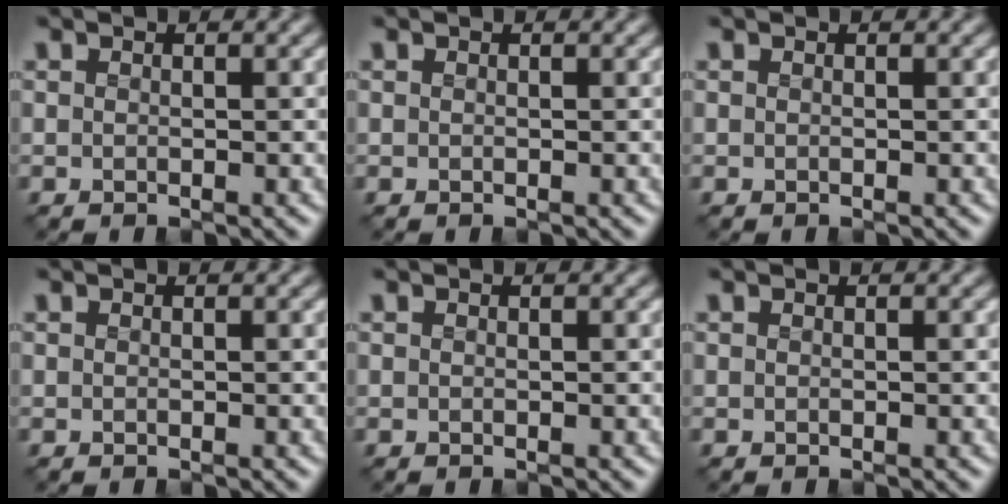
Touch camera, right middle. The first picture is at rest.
{"total": 0.0}
{"total": 0.0}
{"total": 0.0}
{"total": 0.0}
{"total": 0.0}